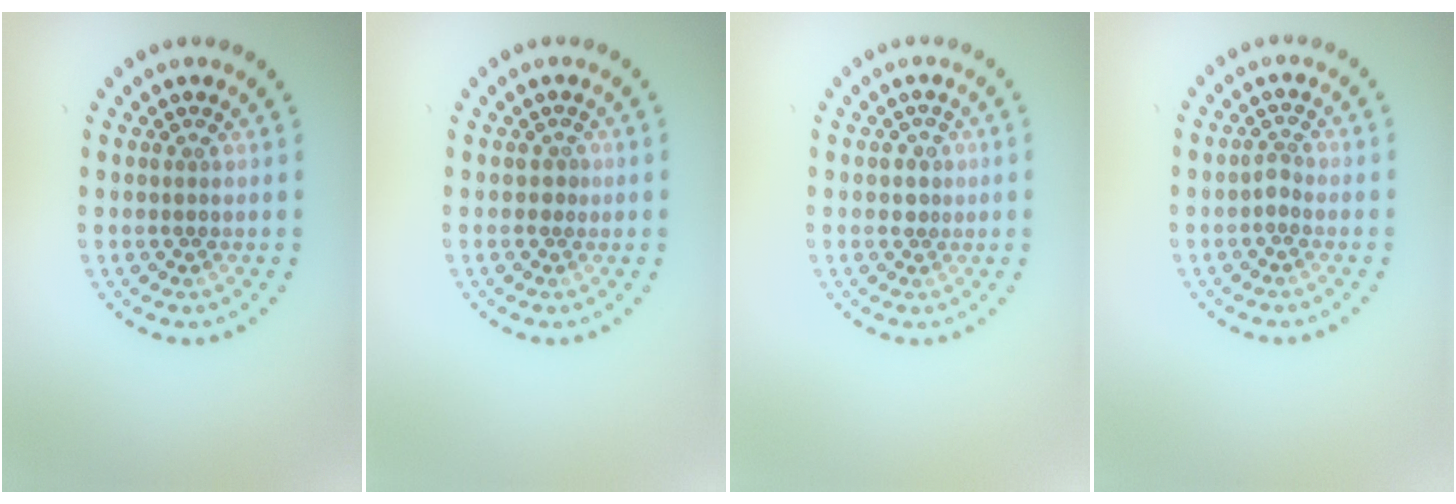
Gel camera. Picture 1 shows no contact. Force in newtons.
{"total": 0.6, "press": 0.3, "slide": 0.5}
{"total": 1.5, "press": 1.1, "slide": 0.9}
{"total": 1.0, "press": 0.7, "slide": 0.8}